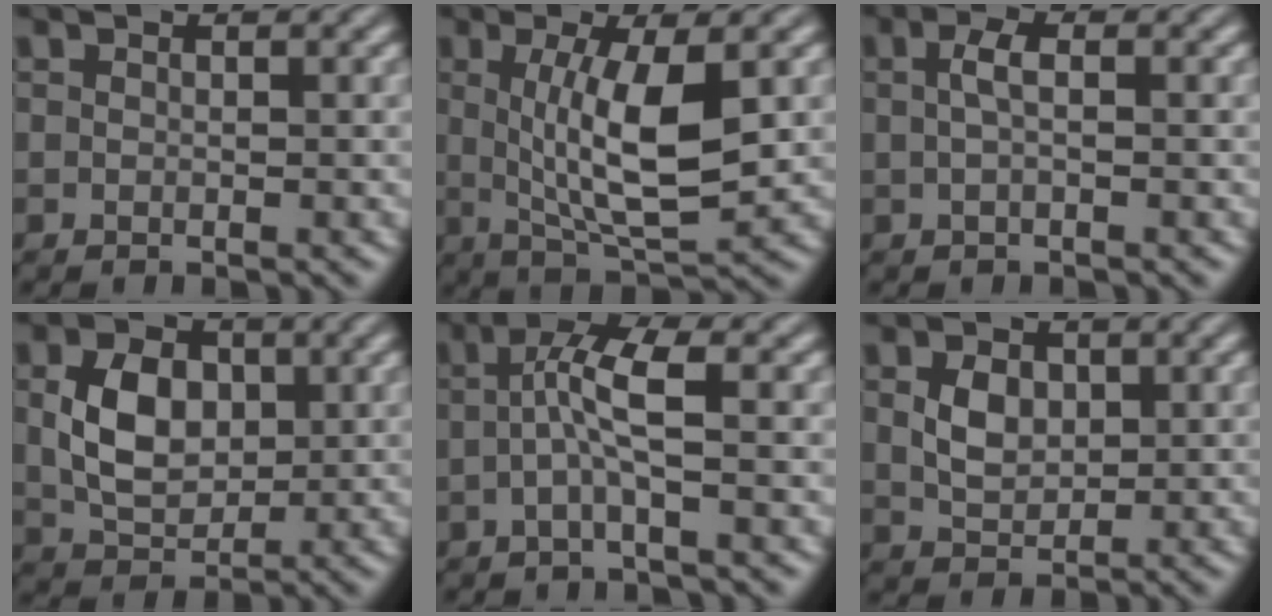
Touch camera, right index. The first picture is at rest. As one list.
[{"total": 6.9, "force": [0.7, 1.6, 6.7], "torque": [-0.109, -0.015, 0.027]}, {"total": 1.8, "force": [0.1, -0.6, 1.6], "torque": [-0.024, 0.005, 0.002]}, {"total": 4.7, "force": [0.6, 2.9, 3.6], "torque": [-0.060, -0.010, 0.022]}, {"total": 4.3, "force": [0.3, 0.7, 4.2], "torque": [-0.071, 0.006, 0.000]}, {"total": 2.2, "force": [0.6, 1.0, 1.8], "torque": [-0.024, -0.009, 0.024]}]